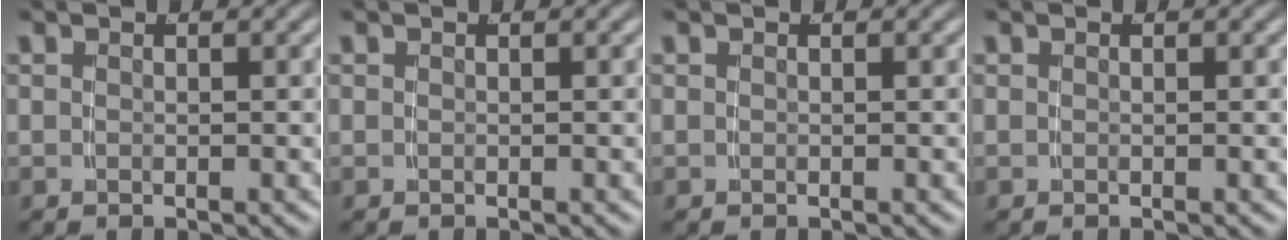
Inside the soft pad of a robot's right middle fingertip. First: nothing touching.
{"total": 0.0}
{"total": 0.0}
{"total": 0.0}